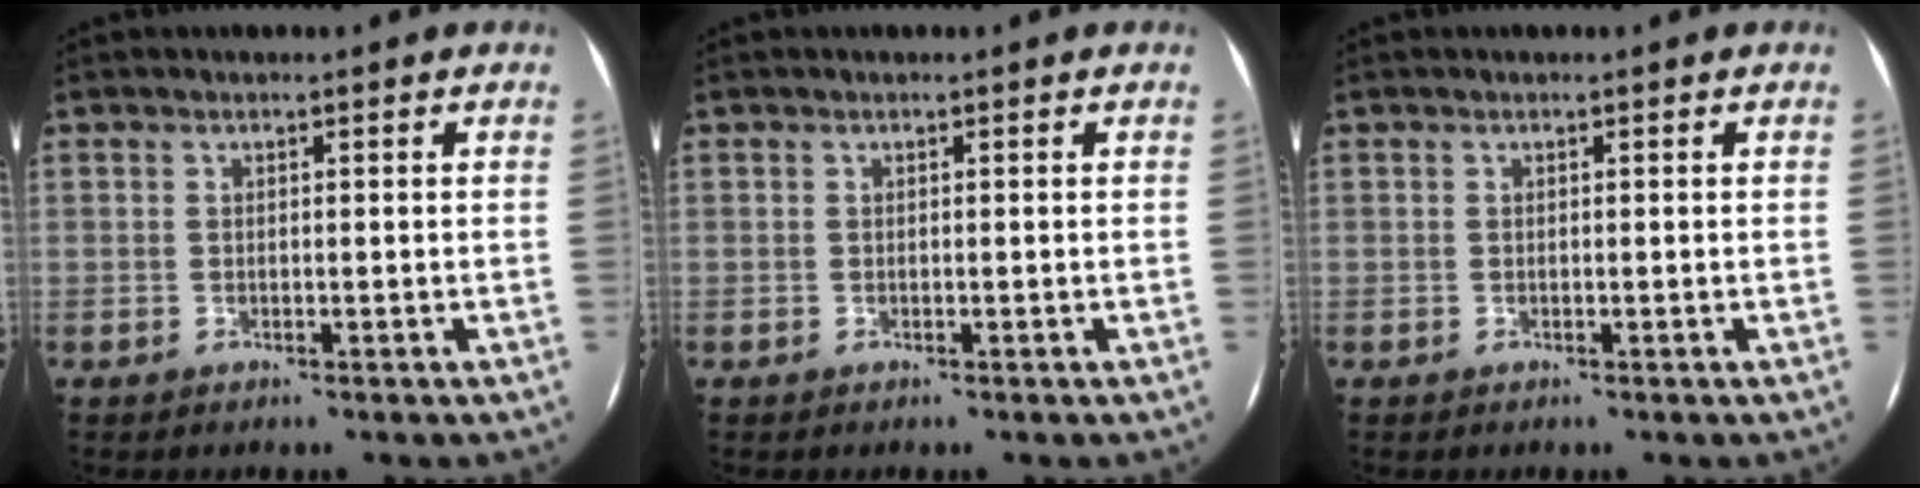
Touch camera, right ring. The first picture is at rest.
{"total": 0.0}
{"total": 0.0}